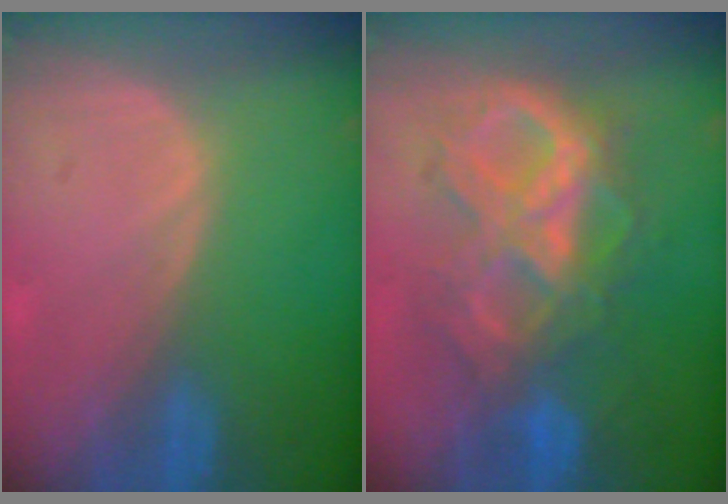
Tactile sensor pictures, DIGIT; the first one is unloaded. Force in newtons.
{"total": 10.5, "press": 10.4, "slide": 1.3}